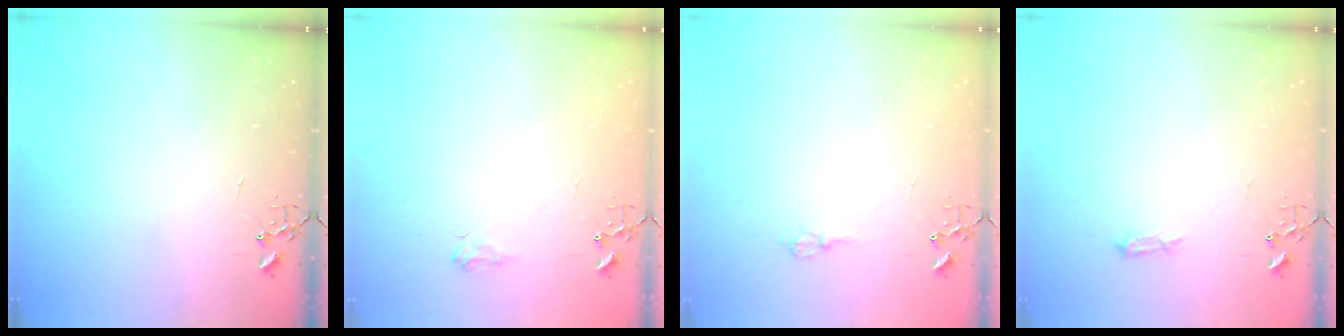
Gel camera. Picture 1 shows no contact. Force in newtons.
{"total": 6.0, "press": 5.9, "slide": 0.7}
{"total": 6.5, "press": 6.4, "slide": 0.8}
{"total": 4.0, "press": 4.0, "slide": 0.6}